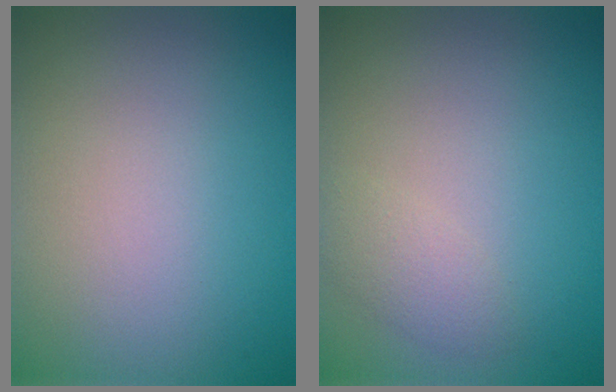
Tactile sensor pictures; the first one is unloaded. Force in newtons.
{"total": 1.5, "press": 1.5, "slide": 0.1}